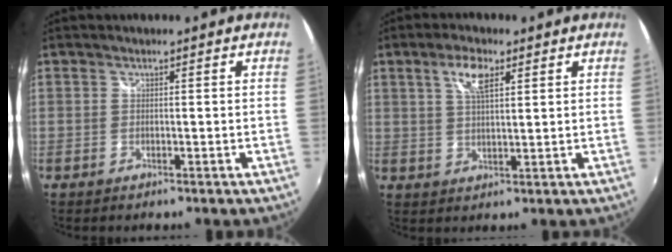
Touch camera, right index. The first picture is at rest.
{"total": 5.5, "force": [2.7, 2.0, 4.4], "torque": [-0.080, 0.007, 0.049]}